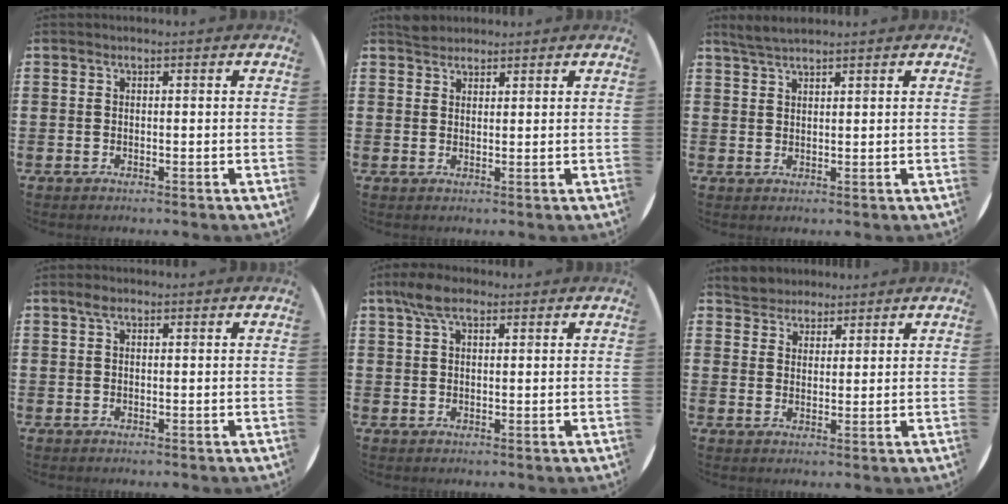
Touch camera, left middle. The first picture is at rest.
{"total": 2.0, "force": [1.8, 0.7, -0.1], "torque": [0.006, 0.003, 0.035]}
{"total": 2.6, "force": [2.4, 0.3, 1.0], "torque": [-0.025, 0.003, 0.044]}
{"total": 1.2, "force": [0.6, 0.7, 0.8], "torque": [-0.010, 0.003, 0.009]}
{"total": 4.4, "force": [2.7, 2.0, 2.8], "torque": [-0.054, 0.006, 0.048]}
{"total": 3.6, "force": [3.3, 1.3, -0.6], "torque": [-0.002, -0.002, 0.064]}